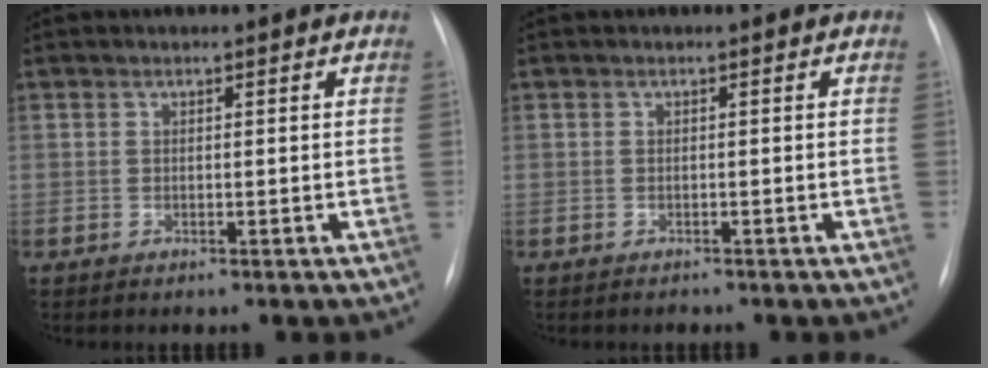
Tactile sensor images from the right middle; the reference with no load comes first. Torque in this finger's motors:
{"motor_torque": [0.15, -0.16, -0.02, -0.01]}